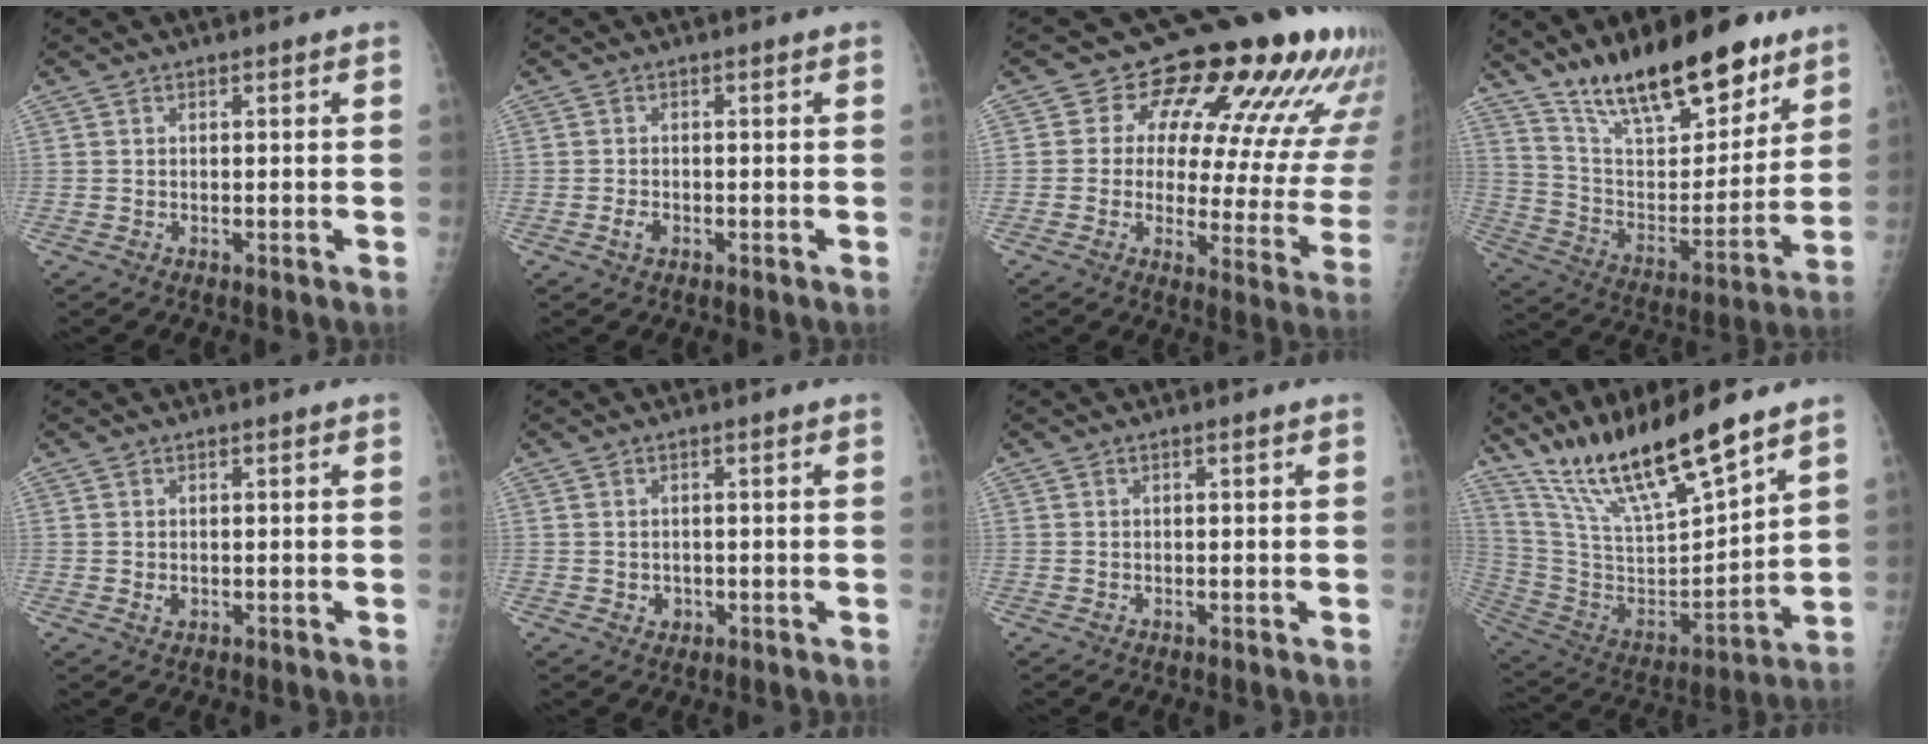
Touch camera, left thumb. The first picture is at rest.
{"total": 1.7, "force": [-0.7, 1.1, 1.0], "torque": [-0.019, 0.001, -0.013]}
{"total": 20.4, "force": [11.4, 9.0, 14.3], "torque": [-0.140, -0.052, 0.130]}
{"total": 22.4, "force": [16.2, 8.2, 13.1], "torque": [-0.163, -0.084, 0.278]}
{"total": 1.1, "force": [0.0, 0.9, 0.6], "torque": [-0.008, -0.001, 0.003]}
{"total": 1.5, "force": [-0.2, 1.4, 0.5], "torque": [-0.003, 0.001, 0.003]}
{"total": 0.0}
{"total": 20.8, "force": [16.6, 3.1, 12.1], "torque": [-0.195, -0.079, 0.320]}